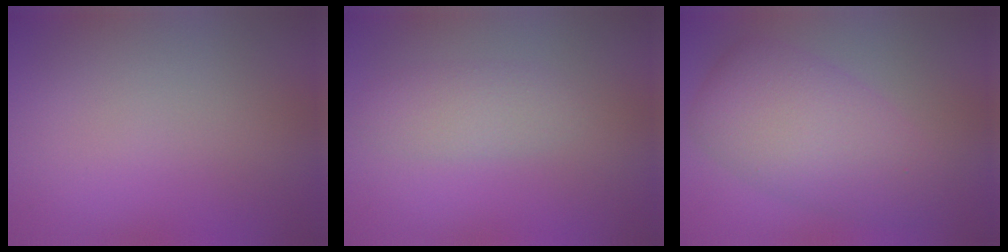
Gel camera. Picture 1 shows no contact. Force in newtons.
{"total": 2.0, "press": 2.0, "slide": 0.0}
{"total": 6.8, "press": 6.8, "slide": 0.2}